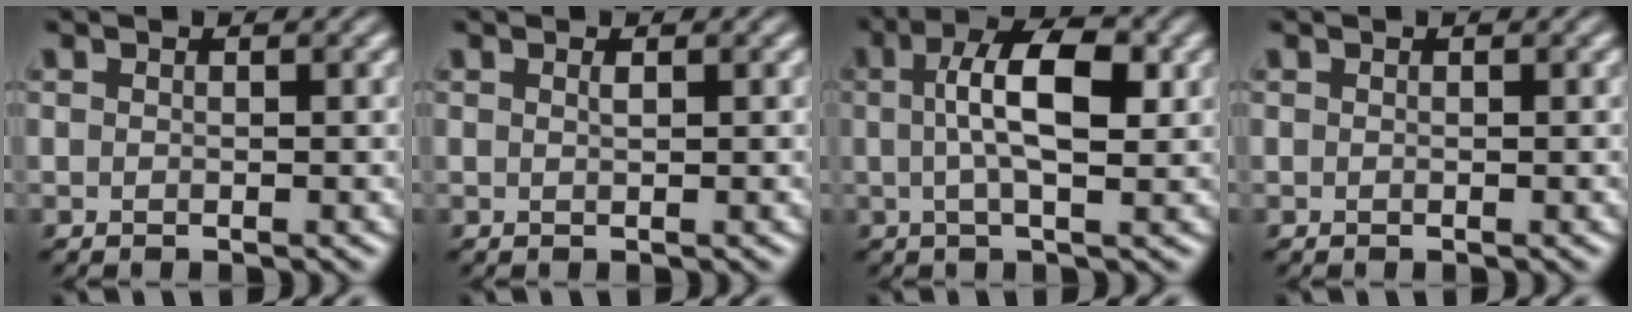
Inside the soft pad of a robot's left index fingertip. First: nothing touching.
{"total": 0.5, "force": [0.3, 0.1, 0.4], "torque": [-0.006, 0.001, 0.004]}
{"total": 6.4, "force": [1.0, 2.1, 5.9], "torque": [-0.098, 0.010, 0.012]}
{"total": 0.0}